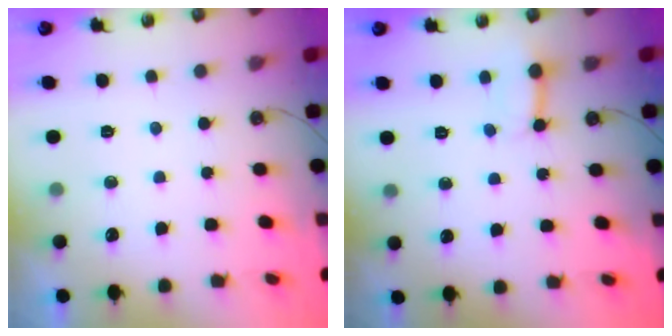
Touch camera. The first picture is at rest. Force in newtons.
{"total": 5.3, "press": 5.2, "slide": 0.6}